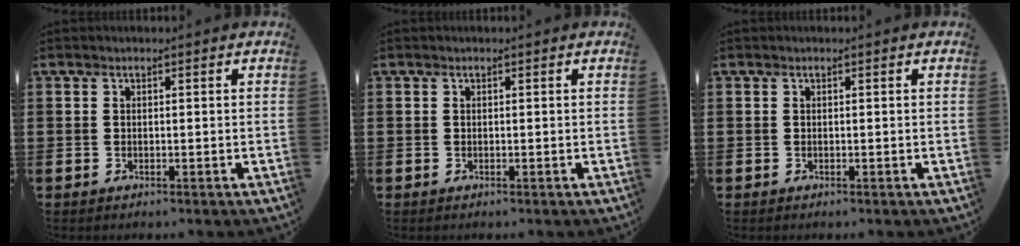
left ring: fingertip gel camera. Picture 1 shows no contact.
{"total": 0.0}
{"total": 0.0}